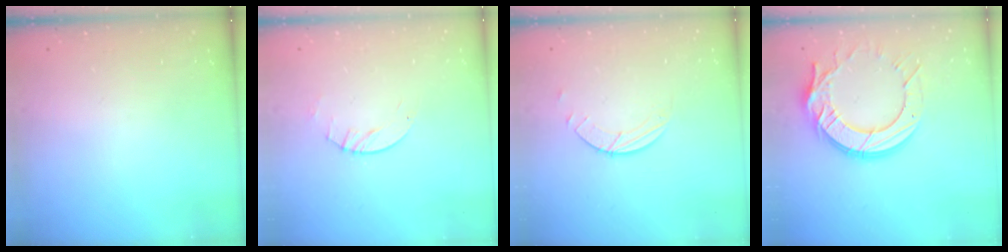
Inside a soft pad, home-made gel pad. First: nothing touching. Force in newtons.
{"total": 2.8, "press": 2.8, "slide": 0.4}
{"total": 2.0, "press": 2.0, "slide": 0.2}
{"total": 17.4, "press": 17.3, "slide": 1.7}